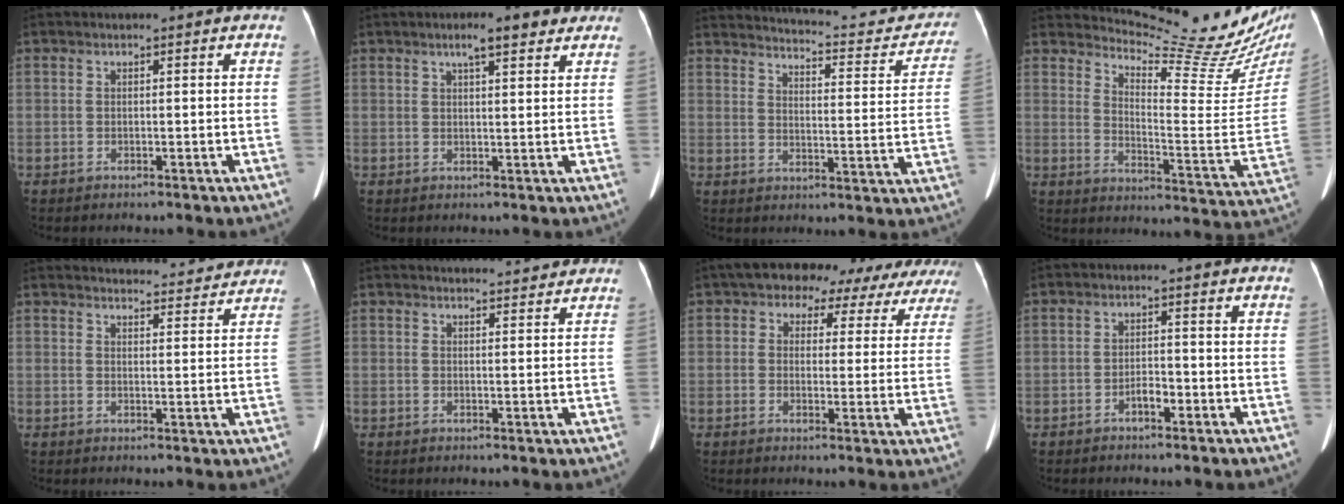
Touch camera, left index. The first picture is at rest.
{"total": 4.6, "force": [3.1, 0.9, 3.3], "torque": [-0.040, 0.008, 0.045]}
{"total": 20.0, "force": [18.2, 4.4, 7.1], "torque": [-0.076, -0.036, 0.212]}
{"total": 20.1, "force": [19.3, 0.6, 5.5], "torque": [-0.084, -0.139, 0.238]}
{"total": 18.5, "force": [17.8, 3.2, 3.7], "torque": [-0.034, -0.009, 0.213]}
{"total": 9.5, "force": [9.2, 1.2, 2.2], "torque": [-0.019, 0.006, 0.105]}
{"total": 13.9, "force": [11.9, 6.2, 3.8], "torque": [-0.011, 0.012, 0.116]}
{"total": 1.9, "force": [-1.5, 0.5, 1.1], "torque": [-0.011, -0.004, -0.023]}